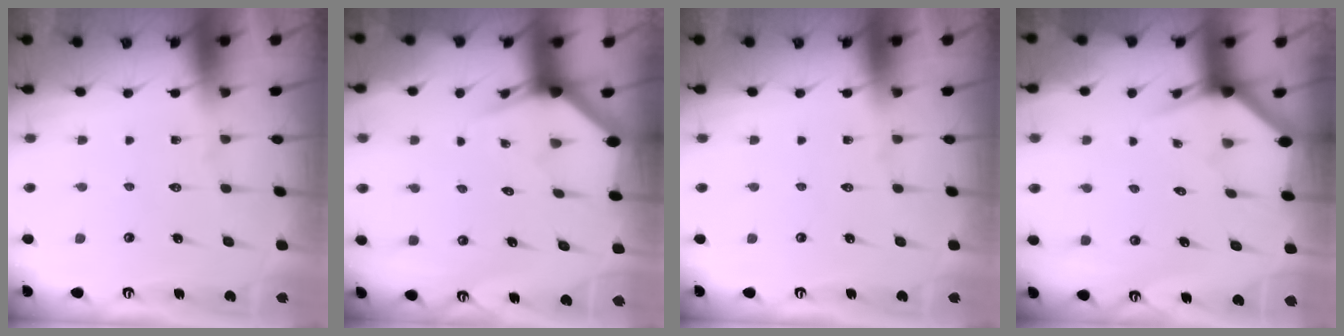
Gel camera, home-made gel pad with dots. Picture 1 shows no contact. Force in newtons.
{"total": 3.0, "press": 3.0, "slide": 0.1}
{"total": 0.0}
{"total": 2.8, "press": 2.8, "slide": 0.2}